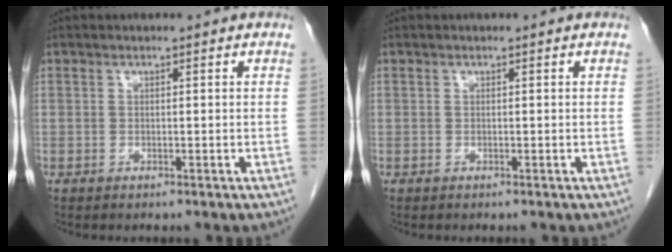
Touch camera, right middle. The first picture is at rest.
{"total": 0.0}